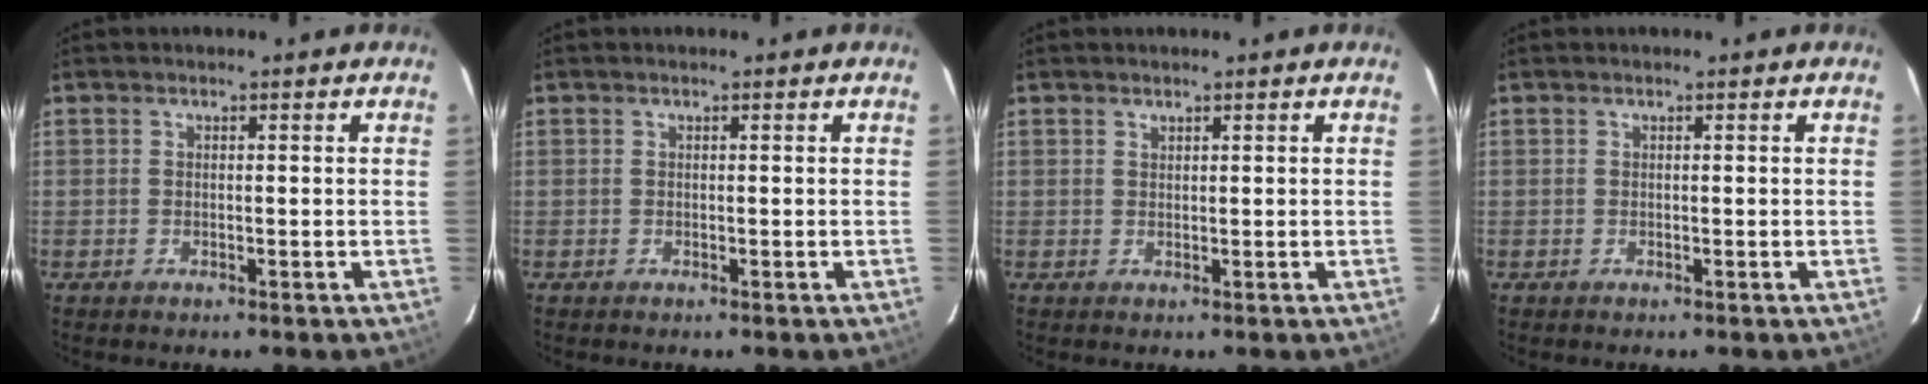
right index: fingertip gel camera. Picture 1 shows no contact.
{"total": 0.0}
{"total": 0.6, "force": [0.5, 0.2, 0.1], "torque": [0.000, 0.001, 0.010]}
{"total": 0.0}